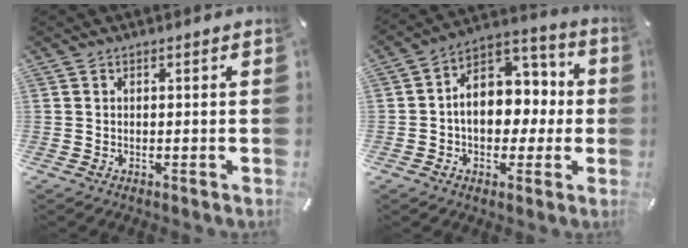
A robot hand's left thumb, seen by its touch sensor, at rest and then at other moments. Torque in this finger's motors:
{"motor_torque": [0.90, 1.60, 0.47, -0.25, 0.34]}